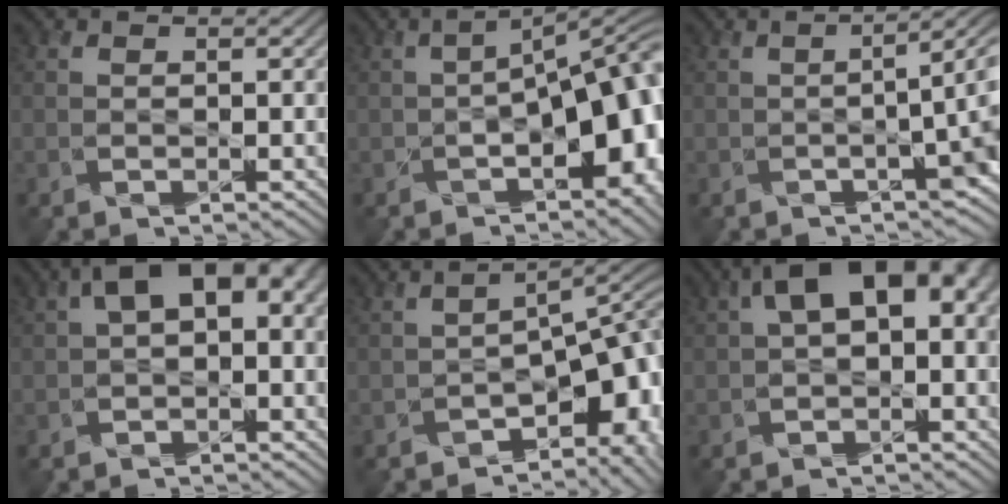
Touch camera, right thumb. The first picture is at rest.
{"total": 11.6, "force": [-2.4, 4.7, 10.3], "torque": [-0.136, -0.016, -0.023]}
{"total": 6.2, "force": [-0.6, 1.5, 6.0], "torque": [-0.072, -0.004, -0.008]}
{"total": 7.7, "force": [1.2, 4.2, 6.4], "torque": [-0.115, 0.008, 0.018]}
{"total": 9.1, "force": [-5.4, 3.7, 6.3], "torque": [-0.077, -0.012, -0.074]}
{"total": 9.0, "force": [1.6, 4.9, 7.4], "torque": [-0.128, 0.008, 0.024]}